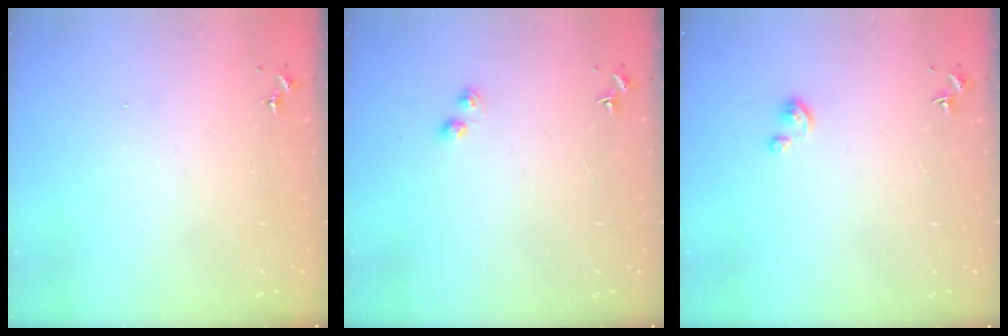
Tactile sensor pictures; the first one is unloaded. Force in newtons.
{"total": 2.8, "press": 2.8, "slide": 0.4}
{"total": 2.6, "press": 2.6, "slide": 0.2}